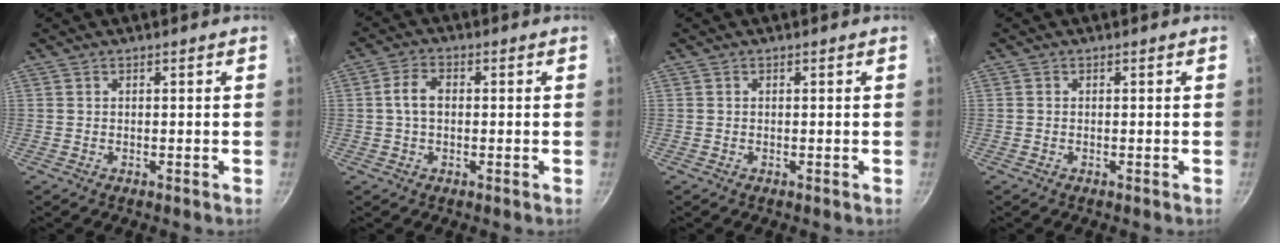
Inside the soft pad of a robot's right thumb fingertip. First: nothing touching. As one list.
[{"total": 4.7, "force": [0.2, 3.1, 3.5], "torque": [-0.063, 0.013, -0.002]}, {"total": 0.0}, {"total": 0.0}]